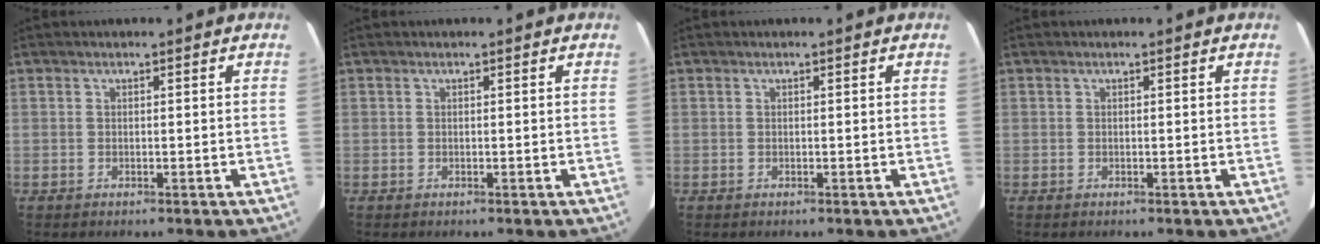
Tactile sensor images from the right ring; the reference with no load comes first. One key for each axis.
{"total": 0.0}
{"total": 0.0}
{"total": 0.0}